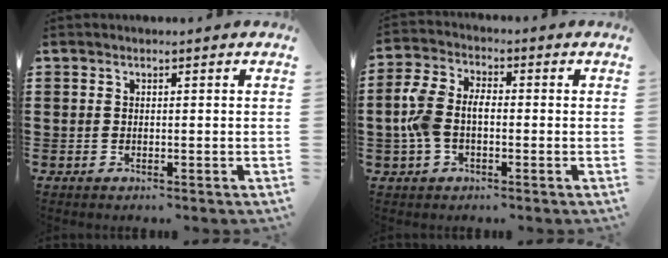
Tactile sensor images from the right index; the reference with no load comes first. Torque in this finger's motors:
{"motor_torque": [0.42, -0.18, 0.70, 0.21]}